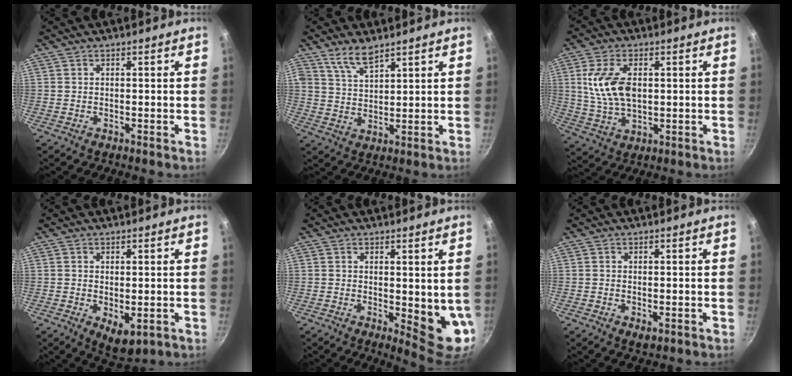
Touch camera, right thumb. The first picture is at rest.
{"total": 5.5, "force": [4.2, 1.9, 3.0], "torque": [-0.053, -0.025, 0.088]}
{"total": 11.1, "force": [1.8, 6.4, 8.9], "torque": [-0.163, -0.009, 0.035]}
{"total": 5.4, "force": [-1.0, 2.8, 4.5], "torque": [-0.058, -0.013, -0.005]}
{"total": 8.5, "force": [0.4, 3.0, 8.0], "torque": [-0.087, -0.022, 0.012]}
{"total": 2.6, "force": [-0.6, 1.3, 2.1], "torque": [-0.033, -0.009, -0.006]}